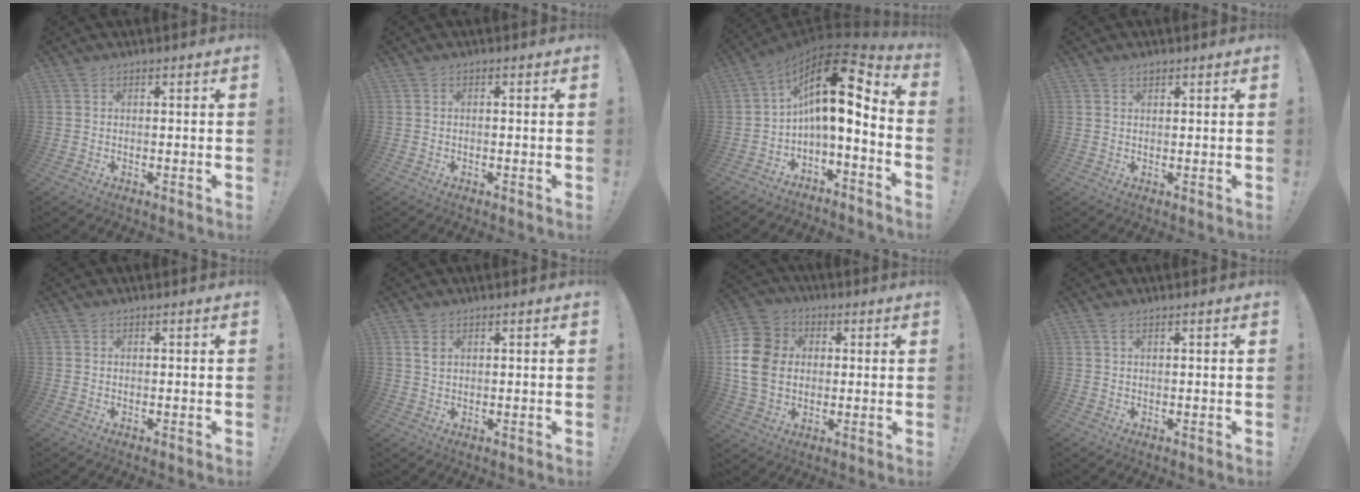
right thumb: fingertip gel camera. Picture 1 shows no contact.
{"total": 0.6, "force": [-0.3, 0.0, 0.4], "torque": [-0.009, 0.000, -0.006]}
{"total": 15.6, "force": [4.1, 5.4, 14.1], "torque": [-0.236, -0.029, 0.067]}
{"total": 1.0, "force": [0.8, 0.4, 0.4], "torque": [-0.008, -0.001, 0.015]}
{"total": 0.0}
{"total": 2.2, "force": [1.1, 1.2, 1.6], "torque": [-0.018, -0.004, 0.016]}
{"total": 14.8, "force": [1.1, 12.2, 8.3], "torque": [-0.153, 0.008, 0.025]}
{"total": 1.5, "force": [0.7, 0.3, 1.2], "torque": [-0.030, 0.003, 0.014]}